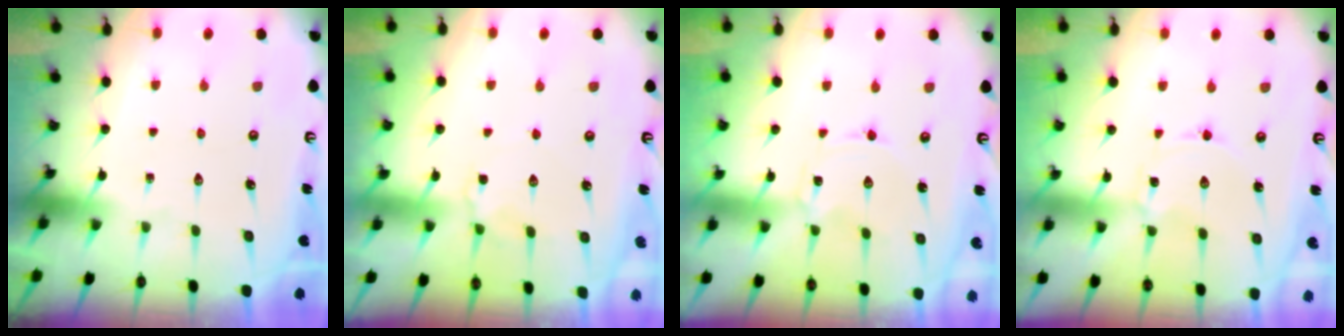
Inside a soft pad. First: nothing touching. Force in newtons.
{"total": 2.8, "press": 2.7, "slide": 0.5}
{"total": 0.0}
{"total": 0.7, "press": 0.7, "slide": 0.1}